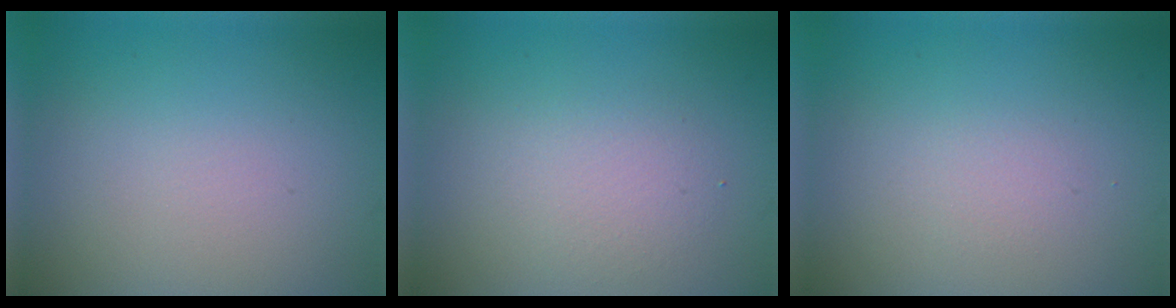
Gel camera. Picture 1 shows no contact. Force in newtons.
{"total": 2.2, "press": 2.2, "slide": 0.2}
{"total": 1.0, "press": 0.9, "slide": 0.1}